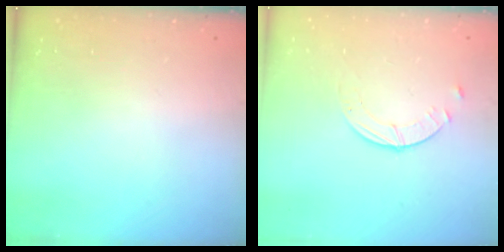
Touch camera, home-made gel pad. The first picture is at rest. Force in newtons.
{"total": 2.5, "press": 2.5, "slide": 0.3}